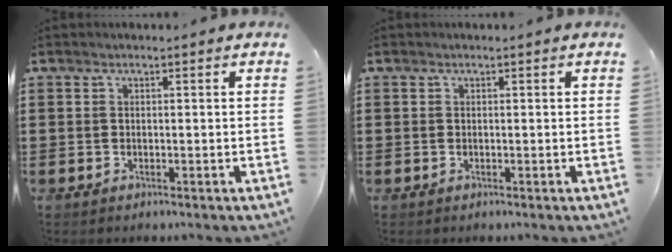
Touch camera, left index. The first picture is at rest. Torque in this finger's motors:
{"motor_torque": [0.09, -0.04, -0.01, -0.01]}